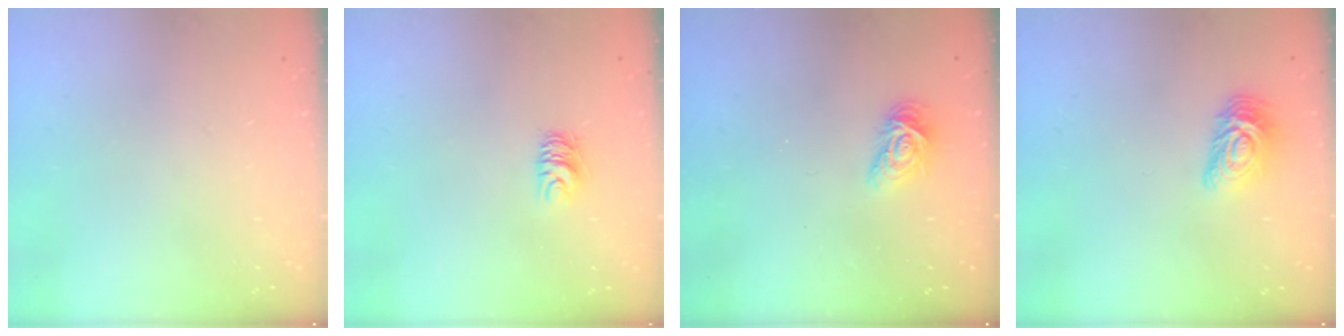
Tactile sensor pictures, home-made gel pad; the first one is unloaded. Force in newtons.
{"total": 5.5, "press": 5.5, "slide": 0.4}
{"total": 8.3, "press": 8.3, "slide": 0.3}
{"total": 8.5, "press": 8.5, "slide": 0.5}